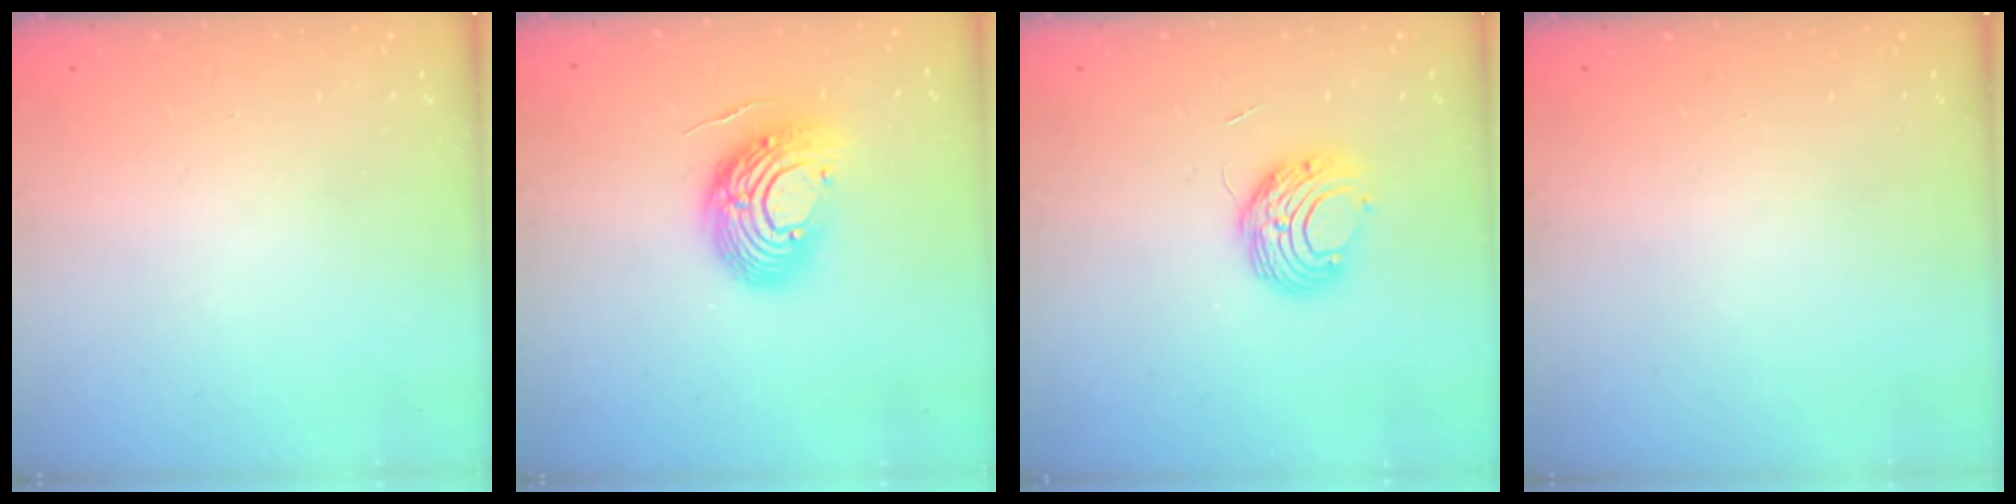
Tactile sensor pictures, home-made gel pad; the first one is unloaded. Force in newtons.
{"total": 15.9, "press": 15.9, "slide": 1.3}
{"total": 9.7, "press": 9.7, "slide": 0.9}
{"total": 0.0}